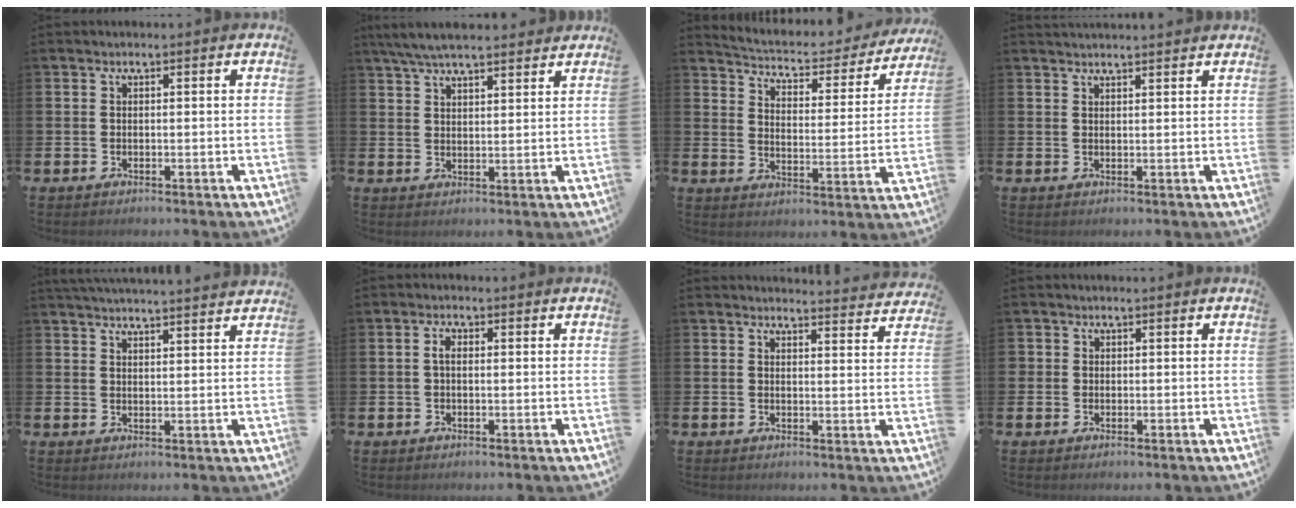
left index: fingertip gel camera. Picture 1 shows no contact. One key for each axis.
{"total": 5.9, "fx": 5.5, "fy": 0.9, "fz": 1.9, "tx": -0.059, "ty": -0.009, "tz": 0.103}
{"total": 4.9, "fx": 4.6, "fy": 1.2, "fz": 0.9, "tx": -0.045, "ty": -0.039, "tz": 0.074}
{"total": 2.0, "fx": 2.0, "fy": 0.1, "fz": 0.1, "tx": 0.005, "ty": -0.010, "tz": 0.036}
{"total": 3.9, "fx": 3.9, "fy": -0.5, "fz": 0.3, "tx": -0.014, "ty": -0.020, "tz": 0.070}
{"total": 1.6, "fx": 0.3, "fy": 0.8, "fz": 1.4, "tx": -0.022, "ty": 0.005, "tz": 0.002}
{"total": 3.3, "fx": 3.3, "fy": 0.1, "fz": 0.0, "tx": 0.011, "ty": -0.027, "tz": 0.056}
{"total": 0.9, "fx": 0.3, "fy": 0.9, "fz": 0.0, "tx": 0.012, "ty": 0.001, "tz": 0.002}